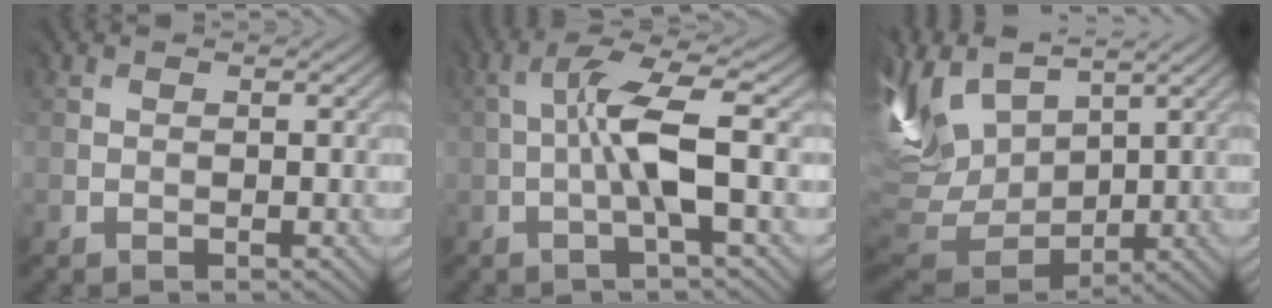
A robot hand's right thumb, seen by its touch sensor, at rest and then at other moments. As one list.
[{"total": 6.3, "force": [-0.6, 1.1, 6.2], "torque": [-0.113, 0.019, -0.020]}, {"total": 12.9, "force": [4.7, 8.6, 8.4], "torque": [-0.245, 0.022, 0.080]}]